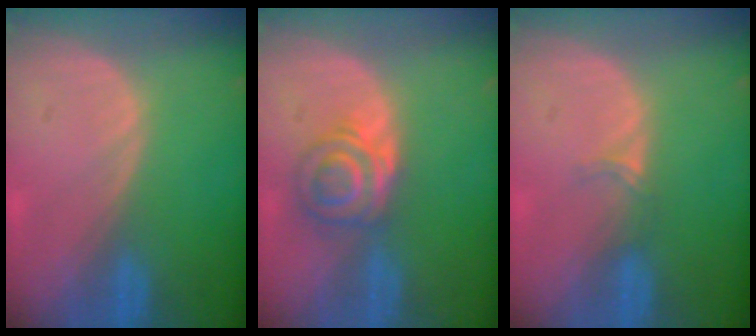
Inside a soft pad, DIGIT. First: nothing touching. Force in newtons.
{"total": 5.6, "press": 5.3, "slide": 1.9}
{"total": 1.6, "press": 1.3, "slide": 1.1}